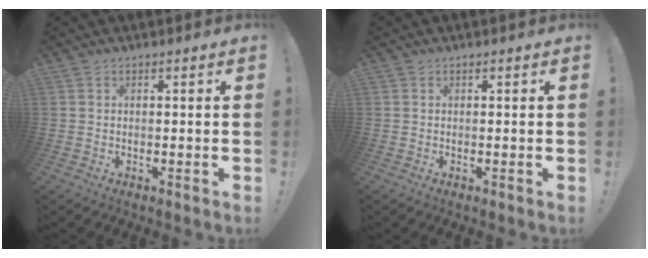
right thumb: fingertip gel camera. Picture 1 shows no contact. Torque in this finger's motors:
{"motor_torque": [-0.18, 0.00, -0.25, 0.14, 0.07]}